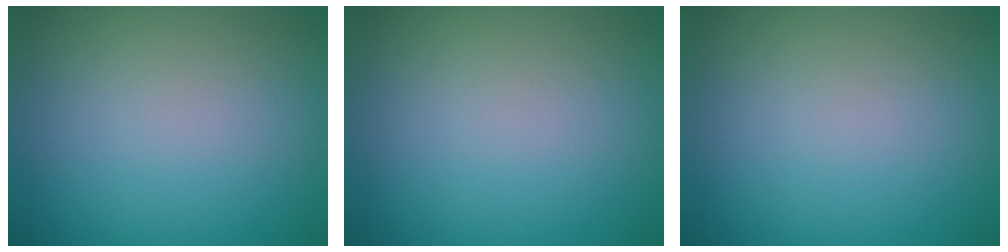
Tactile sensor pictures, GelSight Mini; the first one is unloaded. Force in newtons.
{"total": 0.0}
{"total": 0.0}